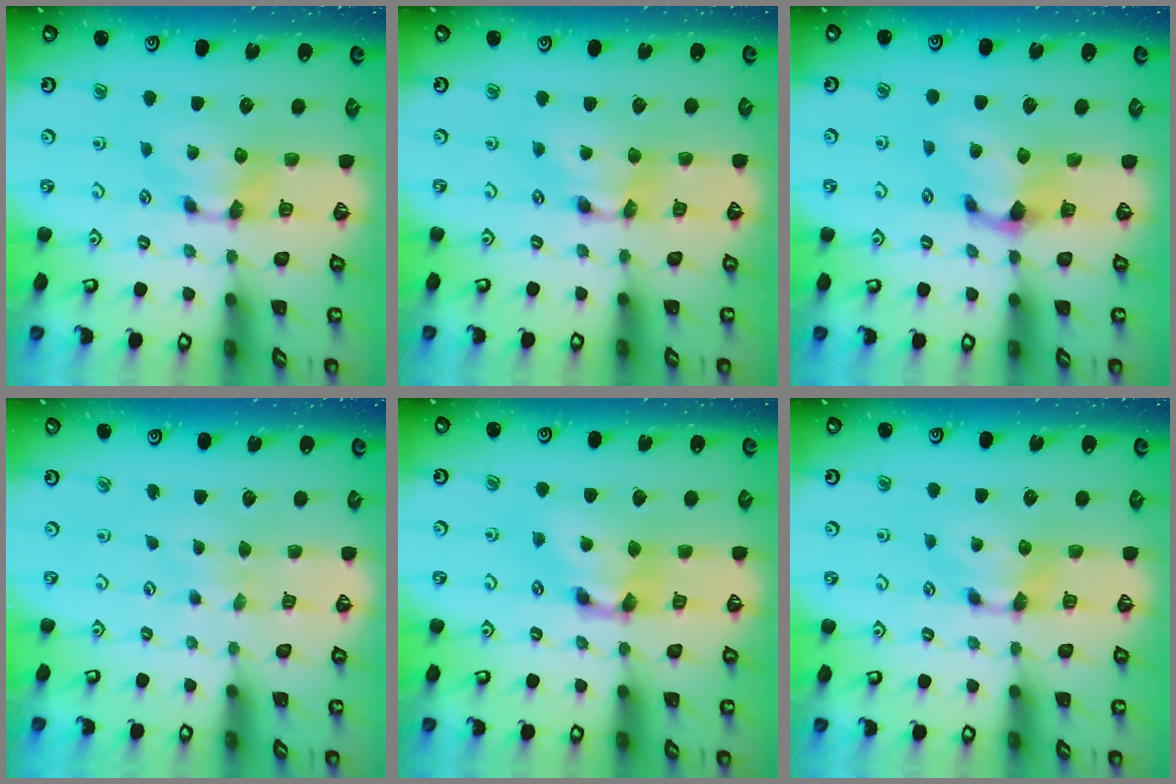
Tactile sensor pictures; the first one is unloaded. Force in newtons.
{"total": 1.8, "press": 1.8, "slide": 0.2}
{"total": 1.2, "press": 0.4, "slide": 1.2}
{"total": 2.5, "press": 2.5, "slide": 0.3}
{"total": 2.6, "press": 2.6, "slide": 0.2}
{"total": 0.0}